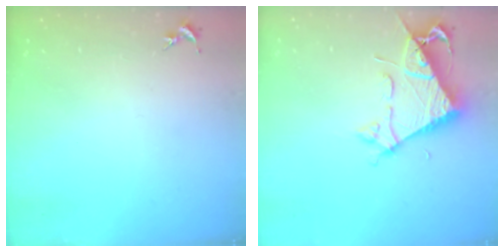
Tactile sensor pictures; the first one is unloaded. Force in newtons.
{"total": 6.5, "press": 6.5, "slide": 0.7}